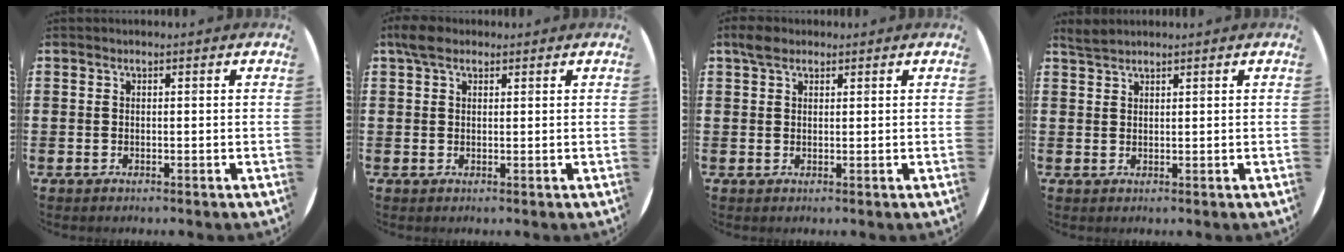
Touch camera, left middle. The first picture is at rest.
{"total": 2.6, "force": [1.9, 1.3, 1.3], "torque": [-0.023, 0.005, 0.033]}
{"total": 2.2, "force": [1.7, 1.1, 0.9], "torque": [-0.012, 0.002, 0.030]}
{"total": 1.6, "force": [1.5, 0.2, 0.2], "torque": [-0.007, 0.002, 0.030]}